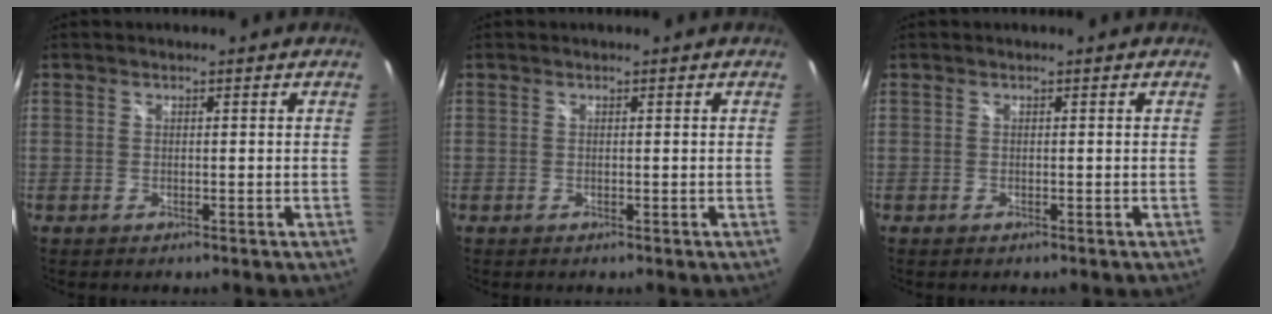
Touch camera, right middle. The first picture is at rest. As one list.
[{"total": 0.0}, {"total": 0.0}]